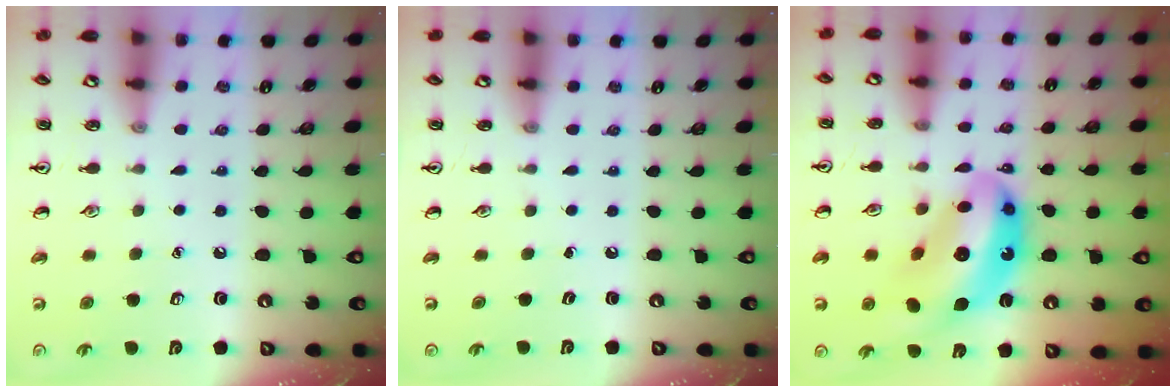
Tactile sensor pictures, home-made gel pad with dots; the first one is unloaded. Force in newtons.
{"total": 0.0}
{"total": 15.7, "press": 14.7, "slide": 5.3}